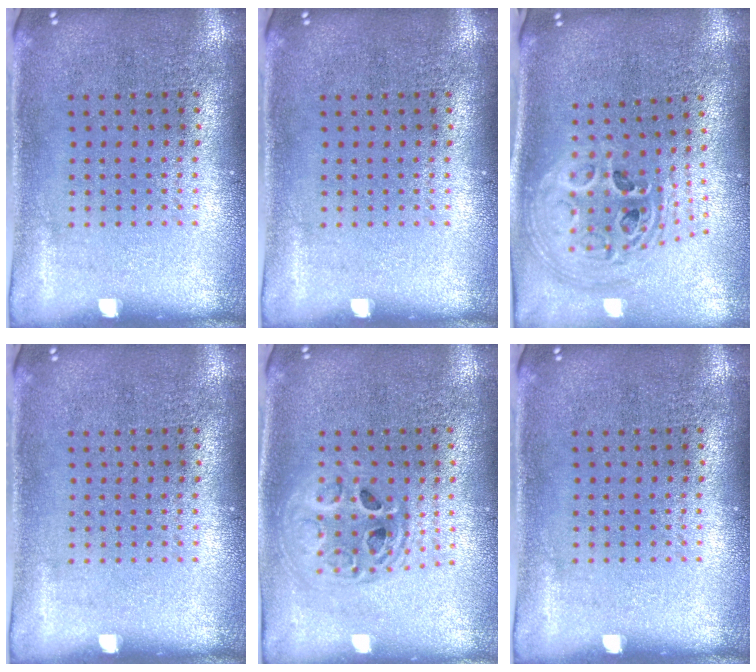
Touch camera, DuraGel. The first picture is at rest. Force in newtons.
{"total": 0.0}
{"total": 2.6, "press": 1.9, "slide": 1.8}
{"total": 0.0}
{"total": 1.6, "press": 1.4, "slide": 0.8}
{"total": 0.0}